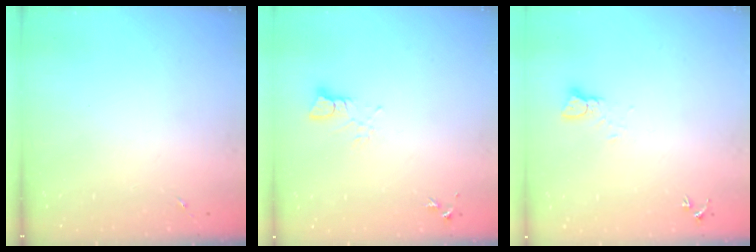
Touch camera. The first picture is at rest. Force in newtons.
{"total": 3.2, "press": 3.2, "slide": 0.3}
{"total": 2.6, "press": 2.6, "slide": 0.1}